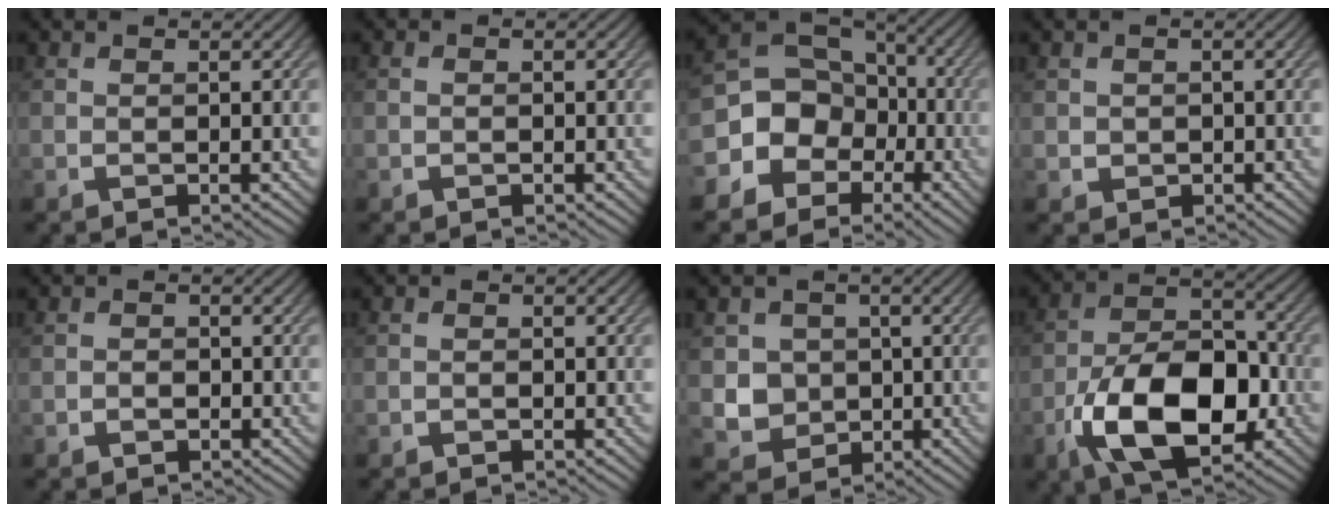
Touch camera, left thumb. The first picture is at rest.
{"total": 0.6, "force": [-0.2, 0.4, 0.4], "torque": [-0.006, 0.000, -0.005]}
{"total": 12.5, "force": [-3.9, 10.9, 4.7], "torque": [-0.135, -0.007, -0.090]}
{"total": 1.4, "force": [-0.1, 1.3, 0.2], "torque": [-0.006, -0.006, -0.005]}
{"total": 0.9, "force": [-0.6, 0.6, 0.3], "torque": [-0.002, 0.001, -0.013]}
{"total": 0.7, "force": [-0.5, 0.4, 0.3], "torque": [-0.005, 0.001, -0.010]}
{"total": 4.6, "force": [-0.2, 4.3, 1.5], "torque": [-0.037, -0.007, -0.014]}
{"total": 14.0, "force": [-5.4, 7.8, 10.4], "torque": [-0.205, -0.012, -0.106]}